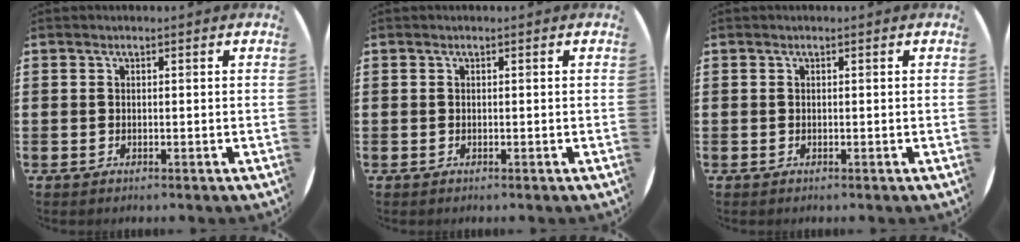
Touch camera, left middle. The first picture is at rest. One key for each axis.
{"total": 0.0}
{"total": 0.0}